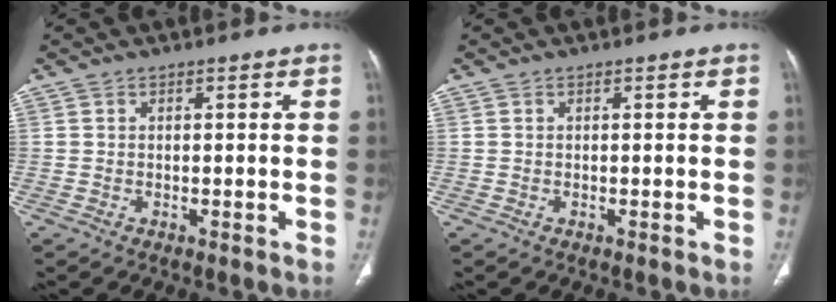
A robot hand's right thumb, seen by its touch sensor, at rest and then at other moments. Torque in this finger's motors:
{"motor_torque": [0.09, 0.09, 0.22, -0.06, 0.00]}